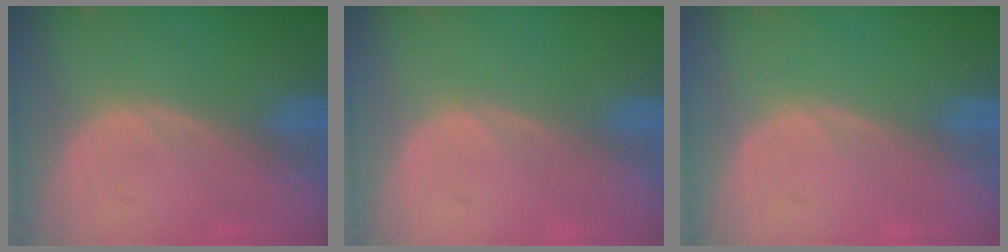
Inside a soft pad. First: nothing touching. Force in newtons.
{"total": 0.0}
{"total": 0.0}